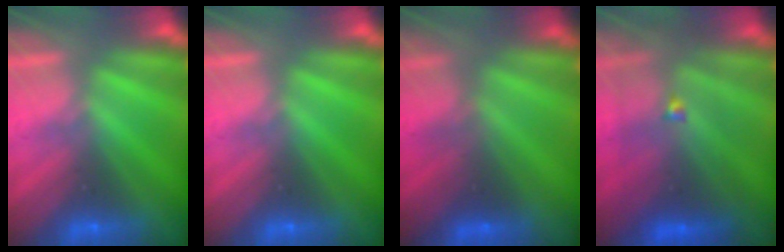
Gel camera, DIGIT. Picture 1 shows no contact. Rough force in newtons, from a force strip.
{"total": 0.0}
{"total": 2.8}
{"total": 4.9}